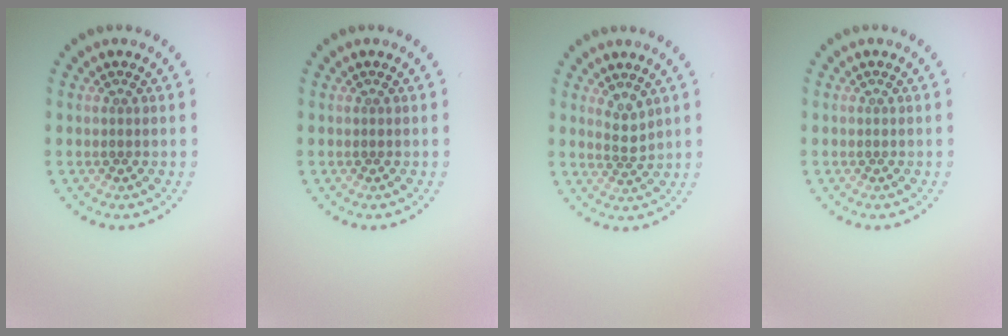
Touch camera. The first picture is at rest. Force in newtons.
{"total": 0.0}
{"total": 1.7, "press": 1.3, "slide": 1.2}
{"total": 0.0}